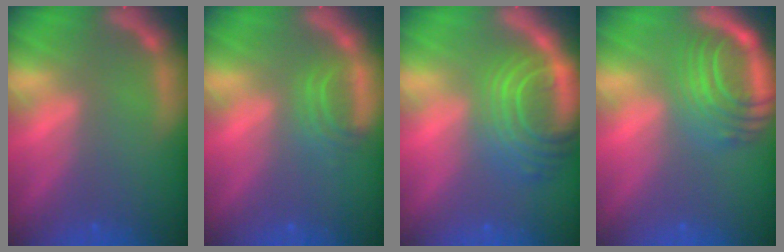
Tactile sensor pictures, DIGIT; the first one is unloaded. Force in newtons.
{"total": 2.5}
{"total": 9.0}
{"total": 8.1}